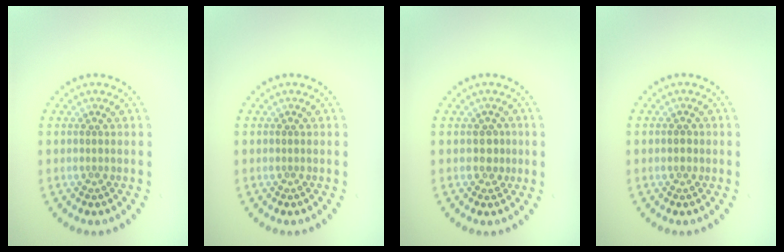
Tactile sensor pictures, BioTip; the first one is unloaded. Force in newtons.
{"total": 0.0}
{"total": 1.4, "press": 1.1, "slide": 0.9}
{"total": 1.0, "press": 1.0, "slide": 0.1}